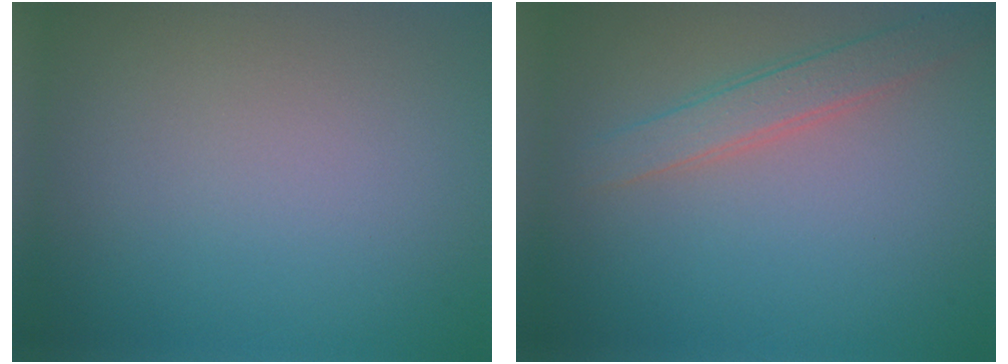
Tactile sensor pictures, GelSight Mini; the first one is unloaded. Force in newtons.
{"total": 2.4, "press": 2.4, "slide": 0.1}